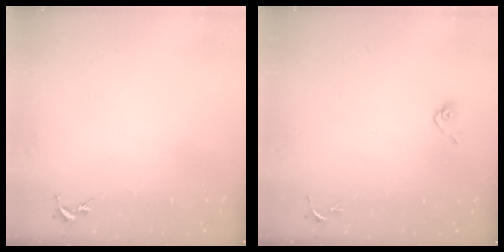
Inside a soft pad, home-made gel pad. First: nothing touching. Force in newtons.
{"total": 4.9, "press": 4.6, "slide": 1.8}